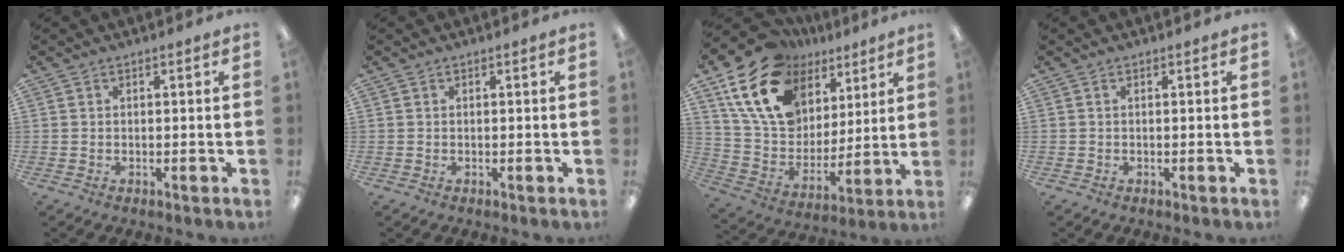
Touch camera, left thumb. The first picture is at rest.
{"total": 0.0}
{"total": 20.8, "force": [10.8, 14.4, 10.4], "torque": [-0.198, -0.035, 0.205]}
{"total": 0.0}